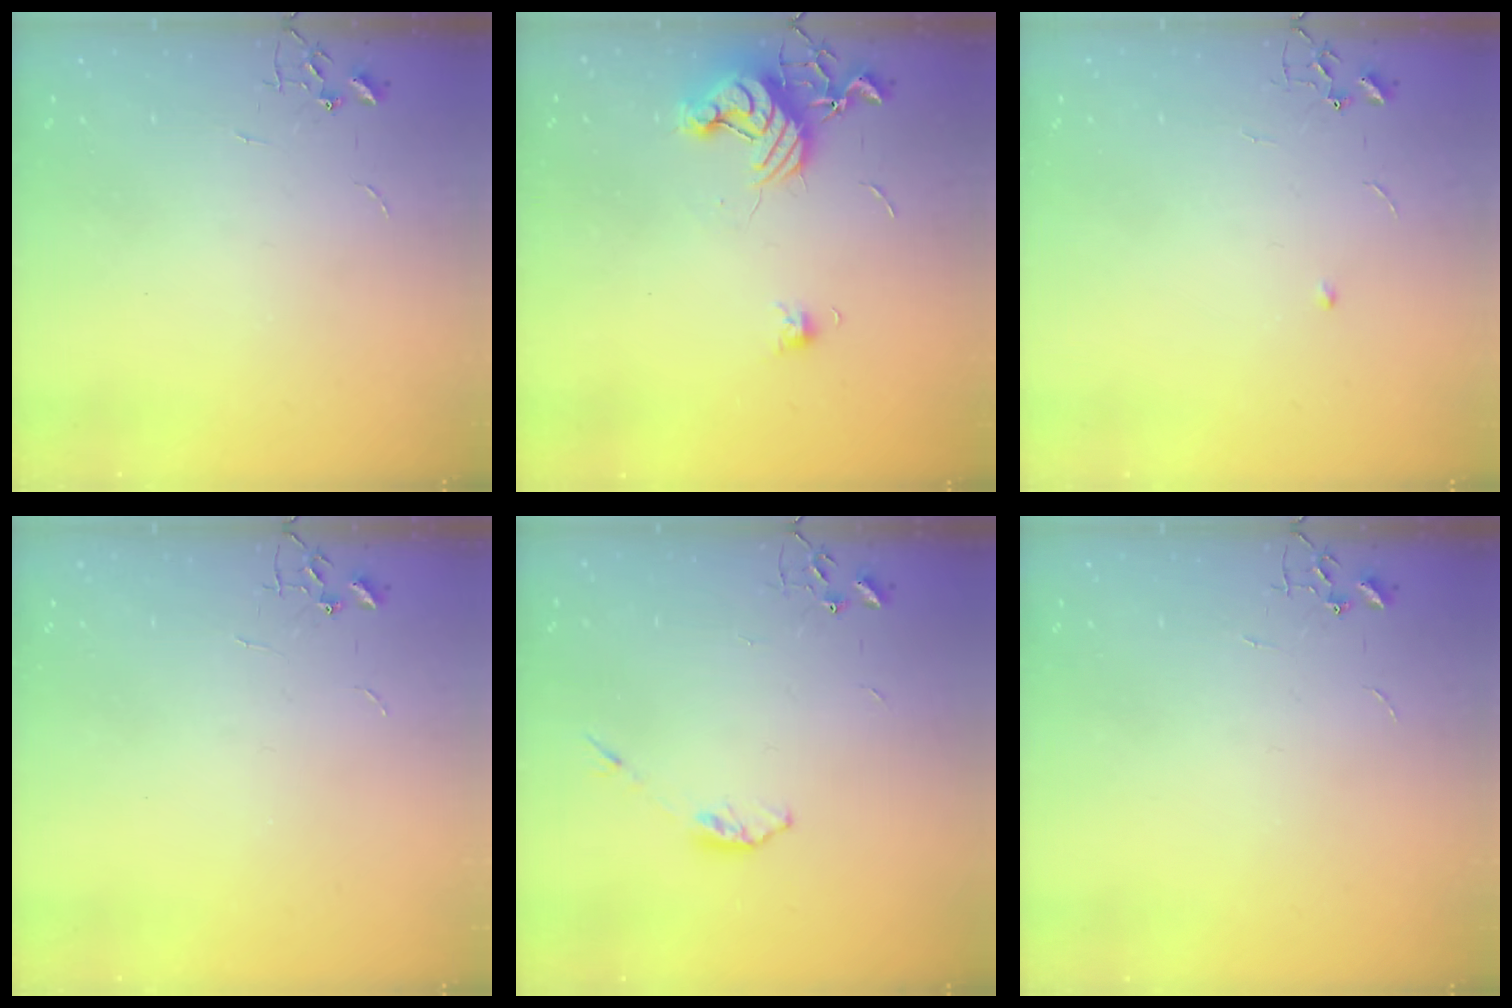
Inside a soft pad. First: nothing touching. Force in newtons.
{"total": 12.1, "press": 12.0, "slide": 1.3}
{"total": 4.1, "press": 4.0, "slide": 0.6}
{"total": 0.0}
{"total": 3.1, "press": 3.1, "slide": 0.5}
{"total": 0.0}